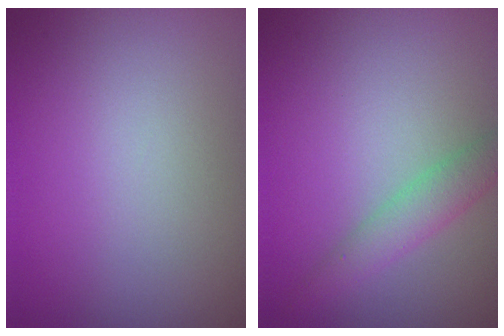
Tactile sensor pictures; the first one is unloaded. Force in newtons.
{"total": 2.3, "press": 2.3, "slide": 0.0}